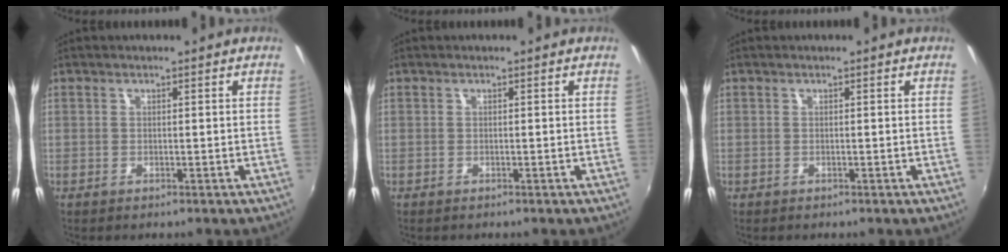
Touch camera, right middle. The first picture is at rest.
{"total": 0.0}
{"total": 0.0}